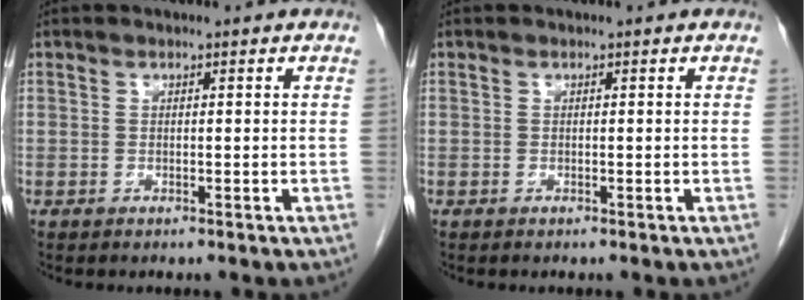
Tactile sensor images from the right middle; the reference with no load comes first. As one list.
[{"total": 0.0}]